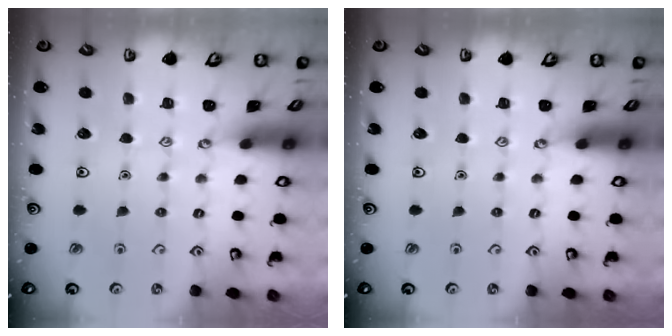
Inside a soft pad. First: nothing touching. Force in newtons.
{"total": 0.0}